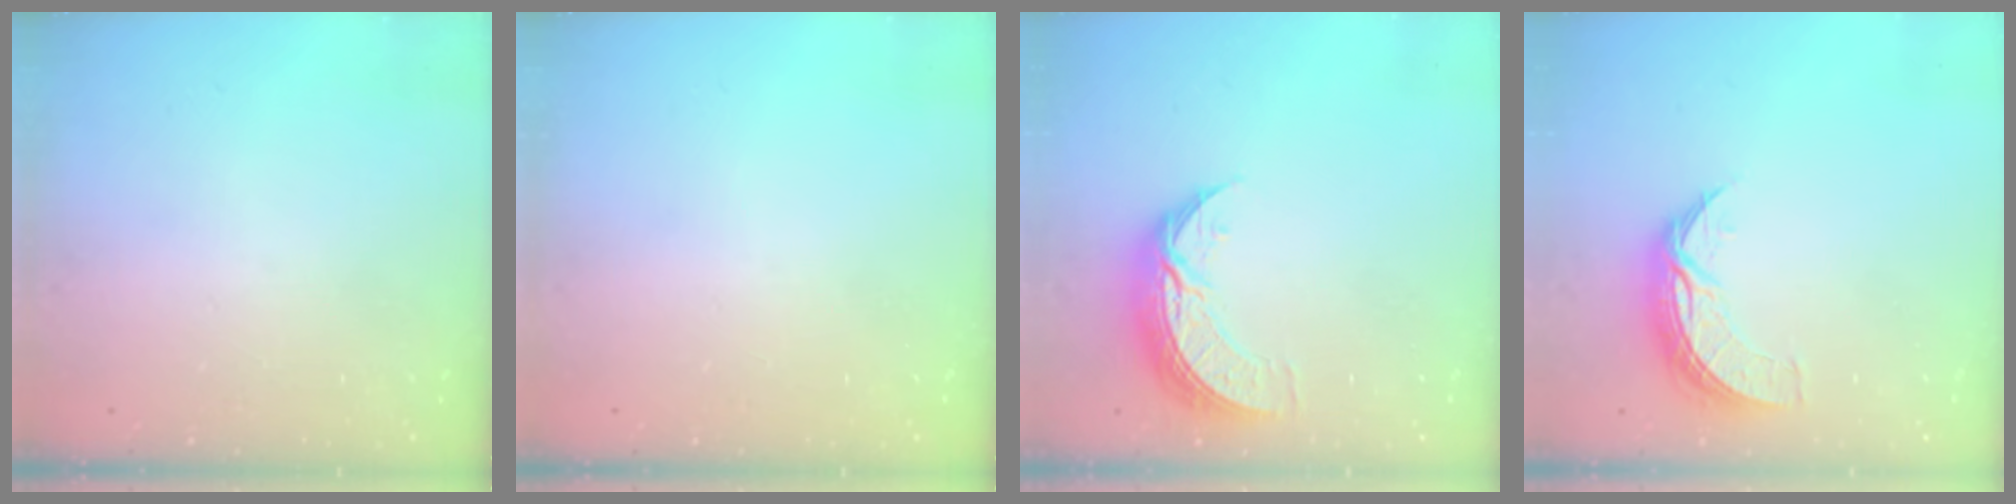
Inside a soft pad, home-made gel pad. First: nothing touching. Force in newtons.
{"total": 0.0}
{"total": 9.0, "press": 9.0, "slide": 0.7}
{"total": 7.9, "press": 7.9, "slide": 0.3}